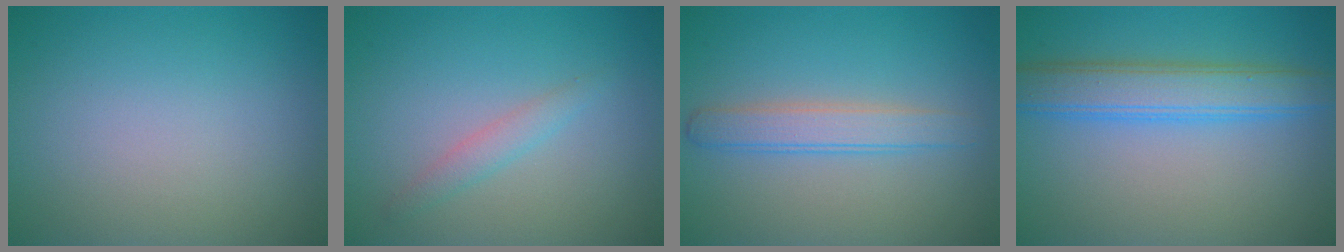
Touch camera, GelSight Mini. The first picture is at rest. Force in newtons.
{"total": 1.5, "press": 1.5, "slide": 0.0}
{"total": 2.7, "press": 2.7, "slide": 0.1}
{"total": 4.9, "press": 4.9, "slide": 0.2}